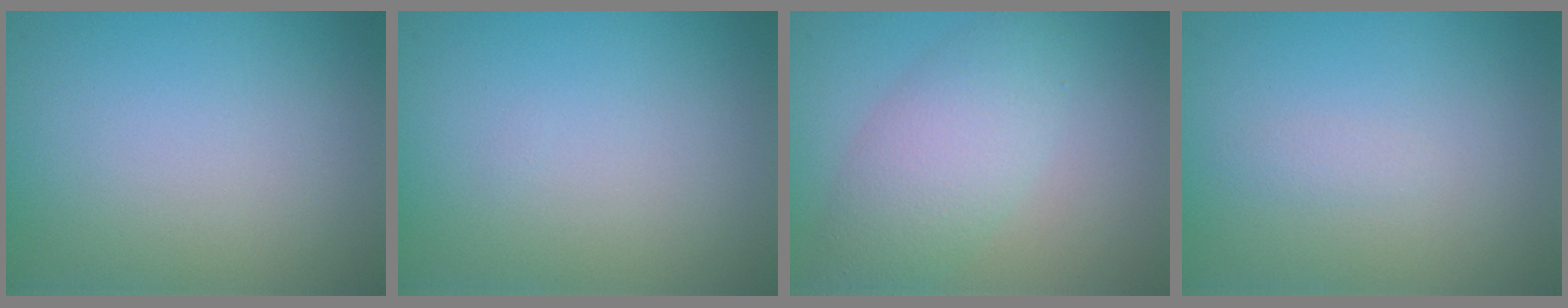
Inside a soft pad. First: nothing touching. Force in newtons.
{"total": 0.0}
{"total": 4.6, "press": 4.6, "slide": 0.3}
{"total": 0.6, "press": 0.6, "slide": 0.0}